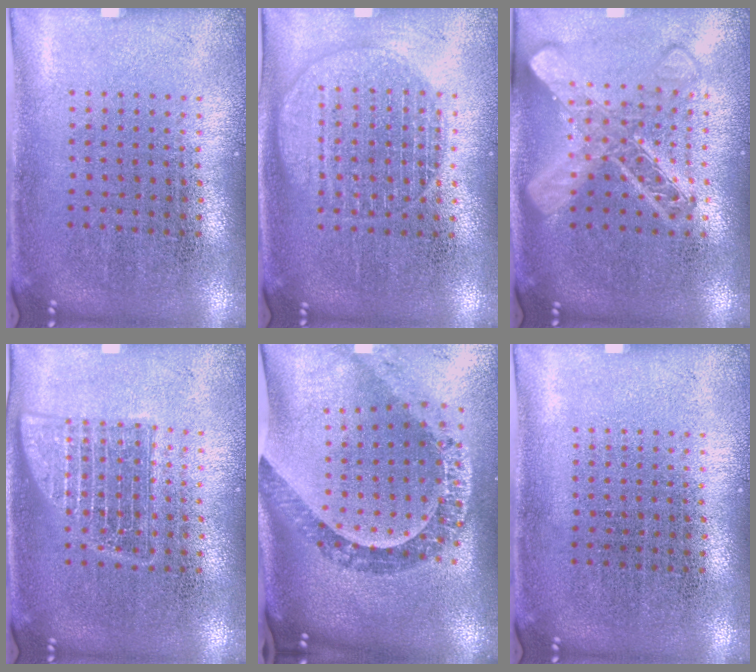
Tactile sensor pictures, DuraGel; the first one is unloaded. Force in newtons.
{"total": 1.4, "press": 1.4, "slide": 0.2}
{"total": 3.1, "press": 3.1, "slide": 0.5}
{"total": 2.5, "press": 2.5, "slide": 0.4}
{"total": 2.1, "press": 1.8, "slide": 1.2}
{"total": 0.0}